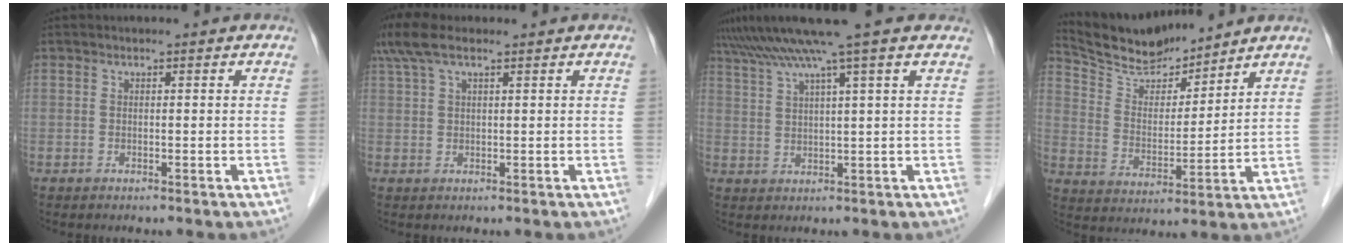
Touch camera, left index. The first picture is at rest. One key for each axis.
{"total": 6.2, "fx": 4.4, "fy": 1.6, "fz": 4.1, "tx": -0.099, "ty": 0.038, "tz": 0.087}
{"total": 9.2, "fx": 7.0, "fy": -1.7, "fz": 5.7, "tx": -0.103, "ty": 0.029, "tz": 0.107}
{"total": 10.5, "fx": 10.1, "fy": 1.5, "fz": 2.3, "tx": -0.056, "ty": 0.010, "tz": 0.197}